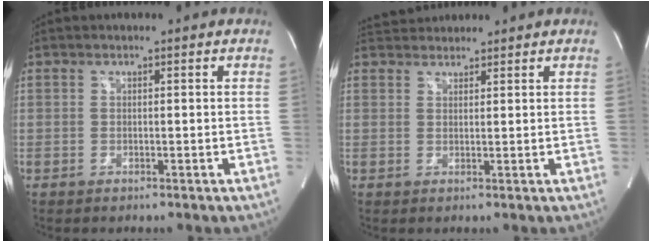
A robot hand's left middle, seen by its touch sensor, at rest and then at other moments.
{"total": 3.7, "force": [3.6, 0.9, 0.2], "torque": [-0.009, 0.029, 0.065]}